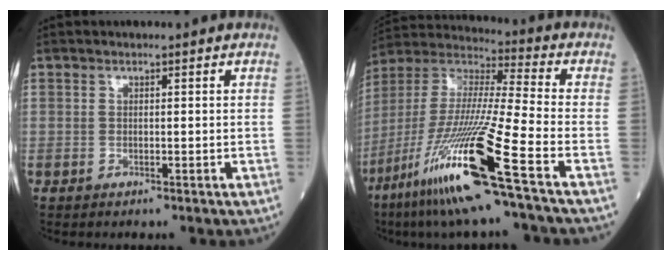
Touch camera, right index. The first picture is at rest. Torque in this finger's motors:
{"motor_torque": [1.62, -0.52, 1.05, 0.21]}